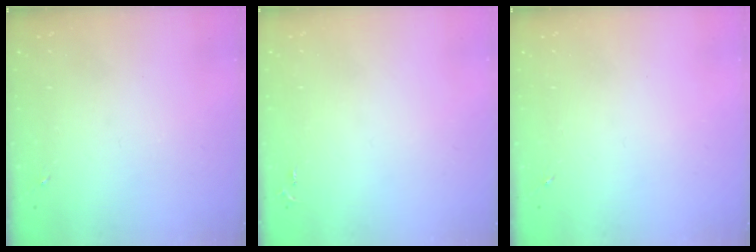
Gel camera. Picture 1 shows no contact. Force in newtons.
{"total": 2.6, "press": 2.6, "slide": 0.3}
{"total": 0.0}